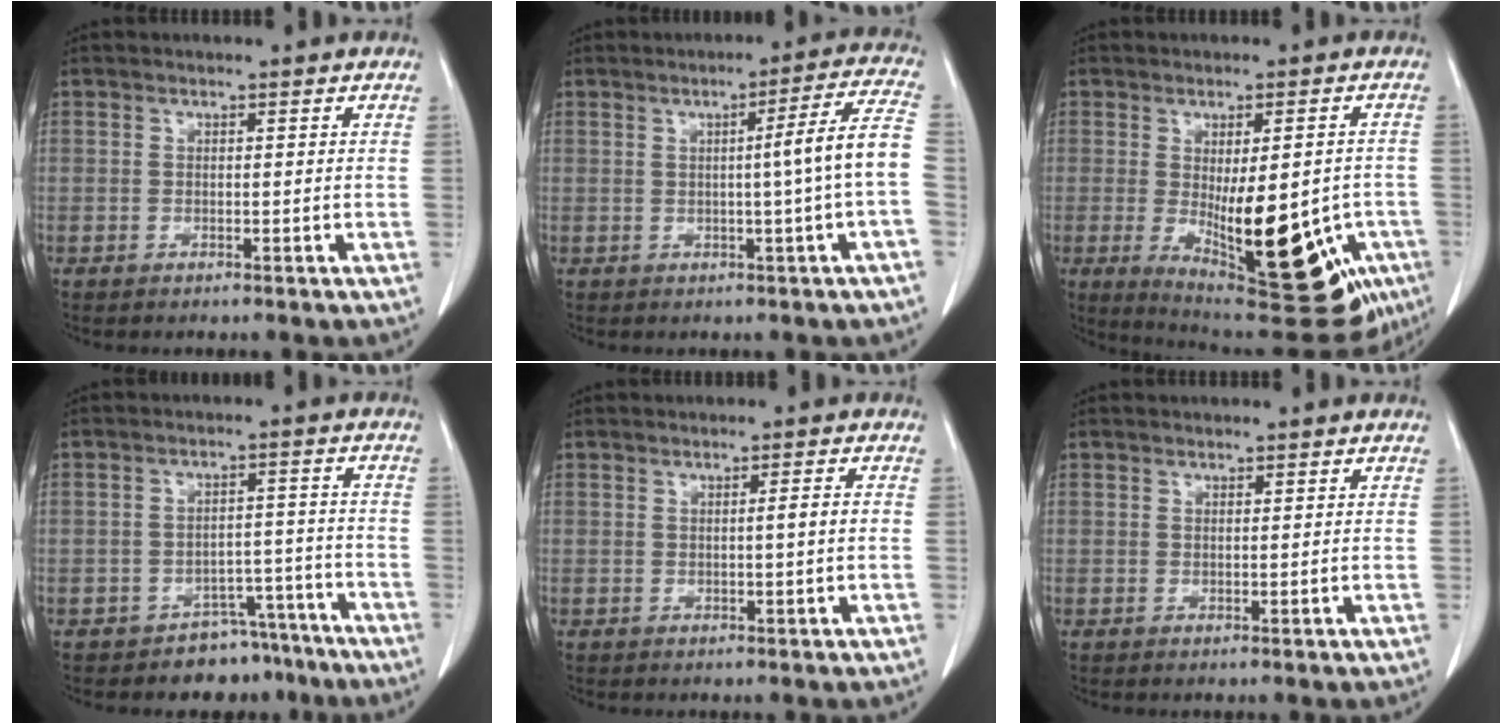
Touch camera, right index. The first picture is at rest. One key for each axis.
{"total": 8.6, "fx": -0.7, "fy": -1.7, "fz": 8.4, "tx": -0.111, "ty": 0.009, "tz": -0.009}
{"total": 20.5, "fx": -6.9, "fy": 6.4, "fz": 18.2, "tx": -0.204, "ty": -0.019, "tz": -0.077}
{"total": 6.9, "fx": -5.6, "fy": 4.0, "fz": 0.3, "tx": 0.020, "ty": 0.051, "tz": -0.078}
{"total": 1.9, "fx": 0.0, "fy": -0.3, "fz": 1.9, "tx": -0.030, "ty": 0.000, "tz": 0.000}
{"total": 0.0}